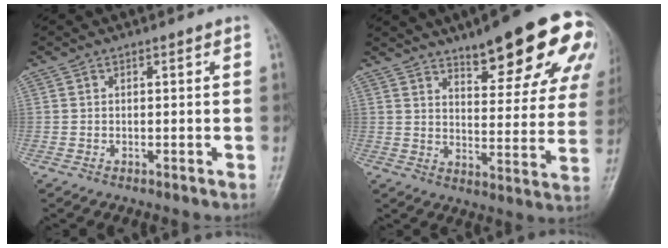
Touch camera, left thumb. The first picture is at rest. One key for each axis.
{"total": 20.7, "fx": 12.8, "fy": 5.9, "fz": 15.2, "tx": -0.167, "ty": -0.049, "tz": 0.173}